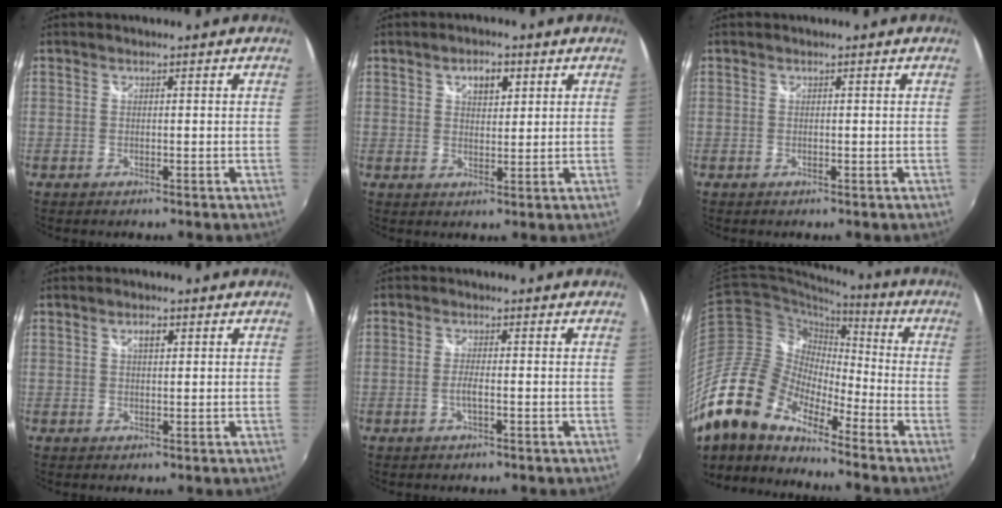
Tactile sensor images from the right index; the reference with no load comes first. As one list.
[{"total": 4.2, "force": [2.0, 2.4, 2.9], "torque": [-0.043, 0.009, 0.033]}, {"total": 0.0}, {"total": 2.0, "force": [0.9, 1.0, 1.6], "torque": [-0.025, 0.005, 0.014]}, {"total": 1.9, "force": [-0.8, 0.0, 1.7], "torque": [-0.034, -0.003, -0.015]}, {"total": 19.0, "force": [-13.9, 8.1, 10.0], "torque": [-0.189, -0.012, -0.285]}]